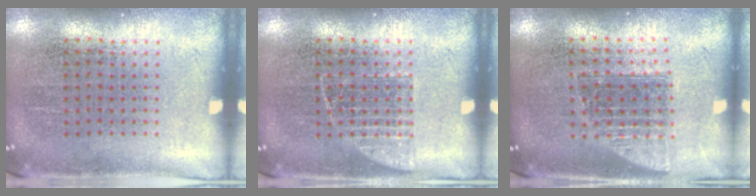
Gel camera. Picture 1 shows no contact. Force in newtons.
{"total": 1.5, "press": 1.5, "slide": 0.3}
{"total": 1.4, "press": 1.2, "slide": 0.8}